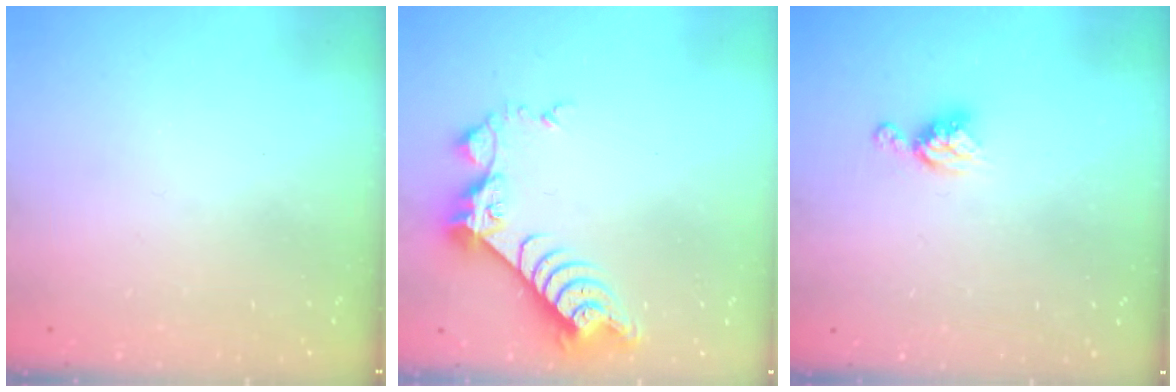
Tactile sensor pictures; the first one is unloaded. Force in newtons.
{"total": 8.4, "press": 8.3, "slide": 0.8}
{"total": 6.7, "press": 6.7, "slide": 0.5}